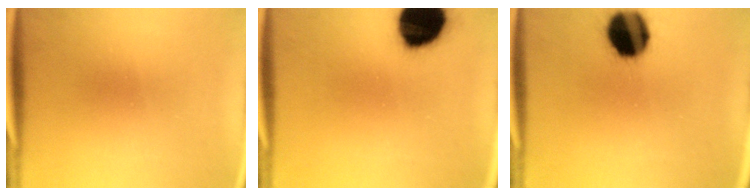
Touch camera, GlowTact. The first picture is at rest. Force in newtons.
{"total": 18.2}
{"total": 14.9}